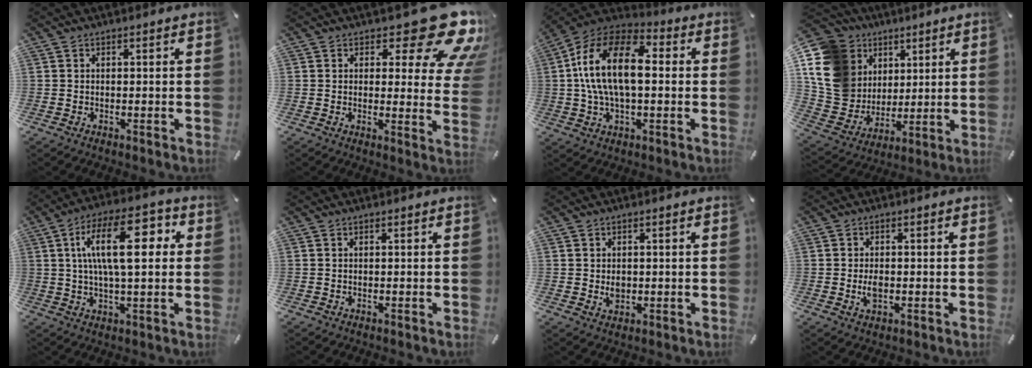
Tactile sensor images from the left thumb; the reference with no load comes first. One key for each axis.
{"total": 16.0, "fx": 9.1, "fy": 6.2, "fz": 11.6, "tx": -0.139, "ty": -0.070, "tz": 0.149}
{"total": 17.2, "fx": 1.3, "fy": 9.9, "fz": 14.0, "tx": -0.301, "ty": 0.009, "tz": 0.020}
{"total": 16.9, "fx": 5.1, "fy": 15.1, "fz": 5.8, "tx": -0.123, "ty": -0.025, "tz": 0.111}
{"total": 16.6, "fx": 3.8, "fy": 6.6, "fz": 14.7, "tx": -0.255, "ty": 0.003, "tz": 0.058}
{"total": 0.0}
{"total": 2.3, "fx": 0.0, "fy": 2.1, "fz": 1.0, "tx": -0.013, "ty": 0.001, "tz": -0.003}
{"total": 2.9, "fx": -0.4, "fy": 1.9, "fz": 2.2, "tx": -0.046, "ty": 0.000, "tz": -0.008}